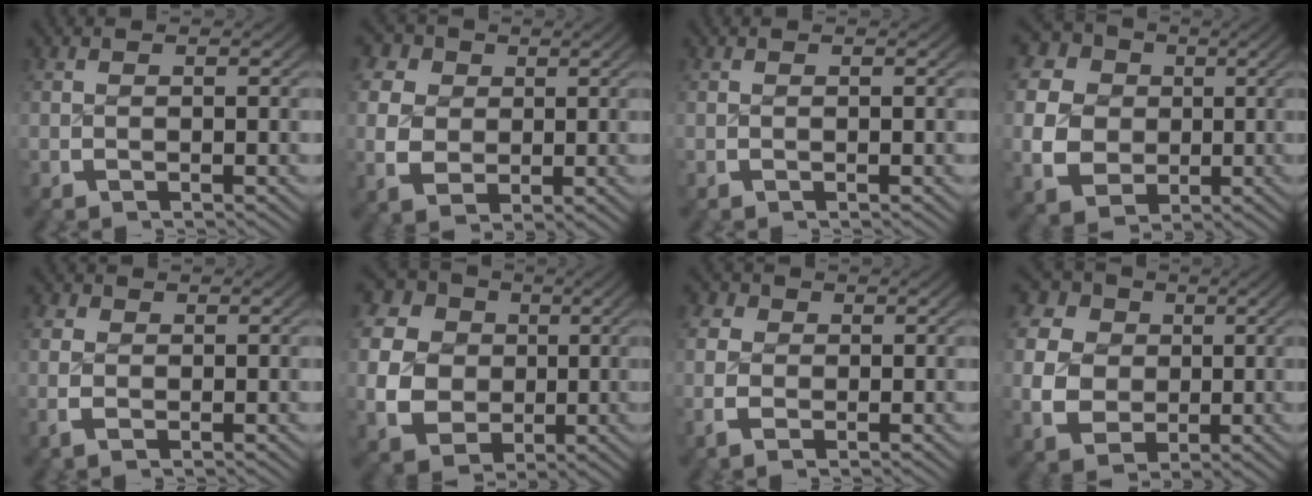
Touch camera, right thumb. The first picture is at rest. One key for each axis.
{"total": 7.5, "fx": 0.8, "fy": 6.2, "fz": 4.1, "tx": -0.099, "ty": -0.026, "tz": 0.022}
{"total": 0.0}
{"total": 13.8, "fx": 0.6, "fy": 11.9, "fz": 6.9, "tx": -0.151, "ty": -0.020, "tz": 0.001}
{"total": 2.1, "fx": 0.2, "fy": 1.8, "fz": 1.1, "tx": -0.030, "ty": -0.008, "tz": 0.004}
{"total": 15.5, "fx": 0.8, "fy": 13.4, "fz": 7.9, "tx": -0.175, "ty": -0.023, "tz": 0.005}
{"total": 3.1, "fx": 0.2, "fy": 2.7, "fz": 1.6, "tx": -0.045, "ty": -0.011, "tz": 0.003}
{"total": 11.9, "fx": 0.7, "fy": 10.1, "fz": 6.4, "tx": -0.141, "ty": -0.027, "tz": 0.012}